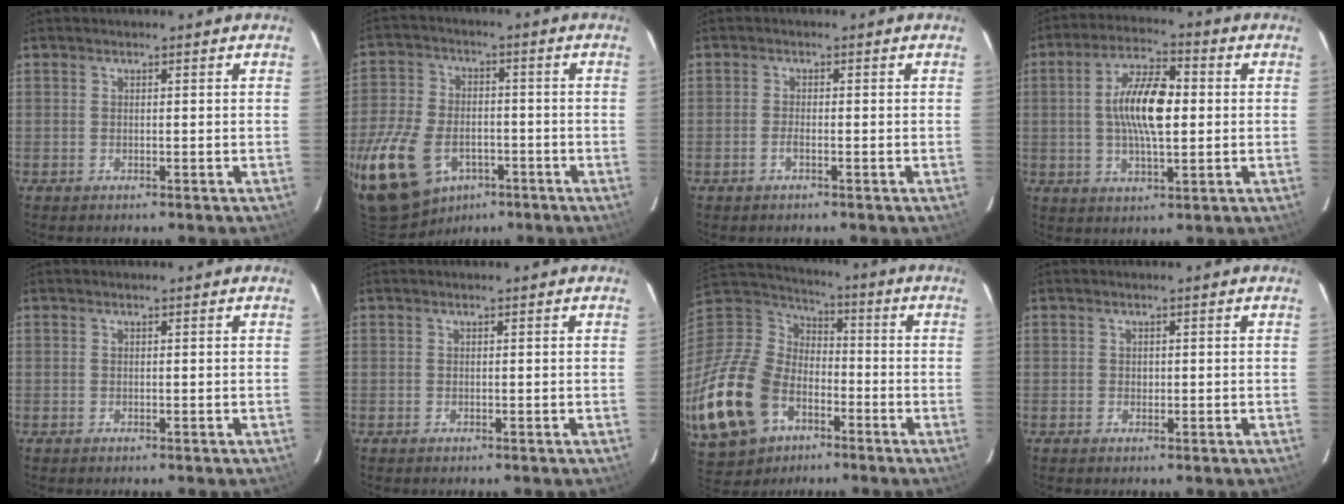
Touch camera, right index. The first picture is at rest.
{"total": 21.4, "force": [-9.5, 14.2, 12.9], "torque": [-0.318, -0.017, -0.151]}
{"total": 1.4, "force": [-0.8, 0.4, 1.1], "torque": [-0.024, 0.000, -0.015]}
{"total": 11.4, "force": [0.6, 4.3, 10.5], "torque": [-0.193, 0.011, 0.008]}
{"total": 0.0}
{"total": 0.0}
{"total": 30.4, "force": [-12.5, 21.0, 18.0], "torque": [-0.464, -0.025, -0.206]}
{"total": 0.7, "force": [0.0, 0.7, 0.2], "torque": [0.001, 0.000, 0.002]}